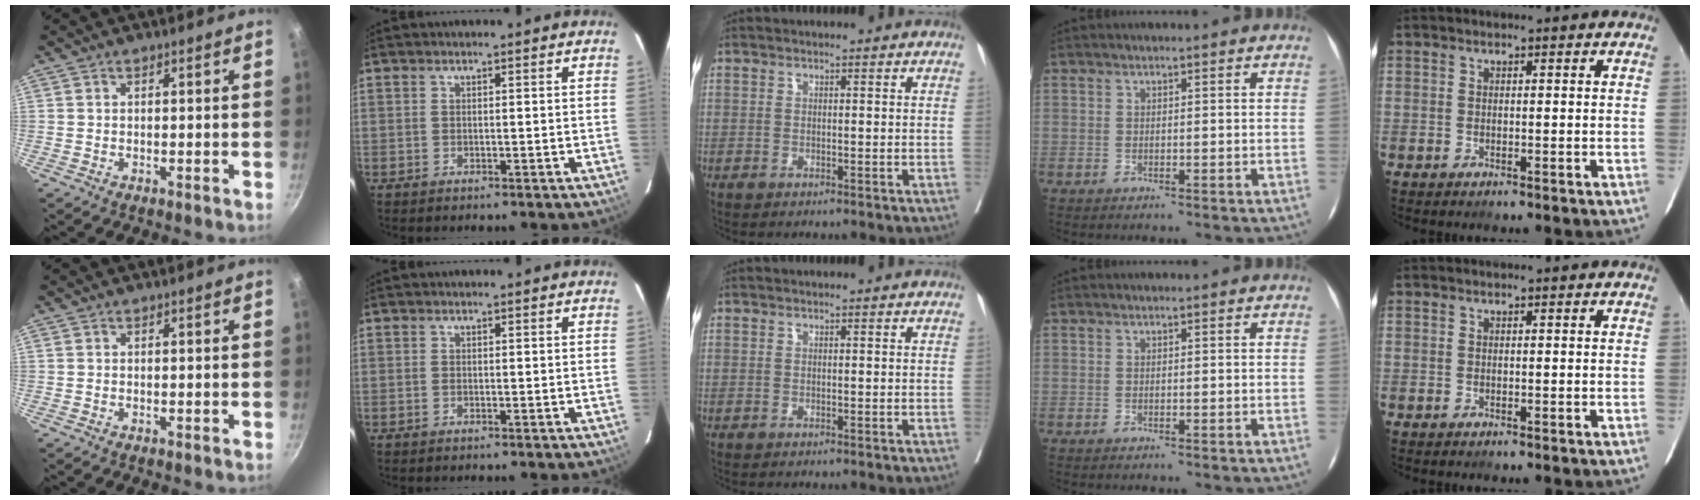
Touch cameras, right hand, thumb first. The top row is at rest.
{}